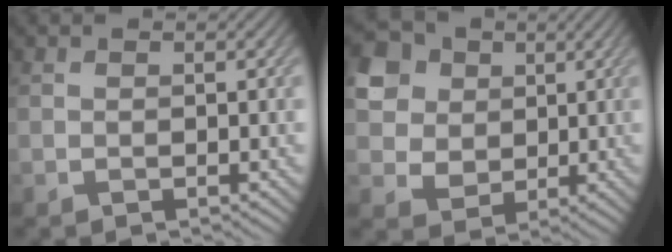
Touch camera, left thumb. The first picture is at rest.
{"total": 10.4, "force": [3.2, 8.7, 4.7], "torque": [-0.164, 0.013, 0.069]}